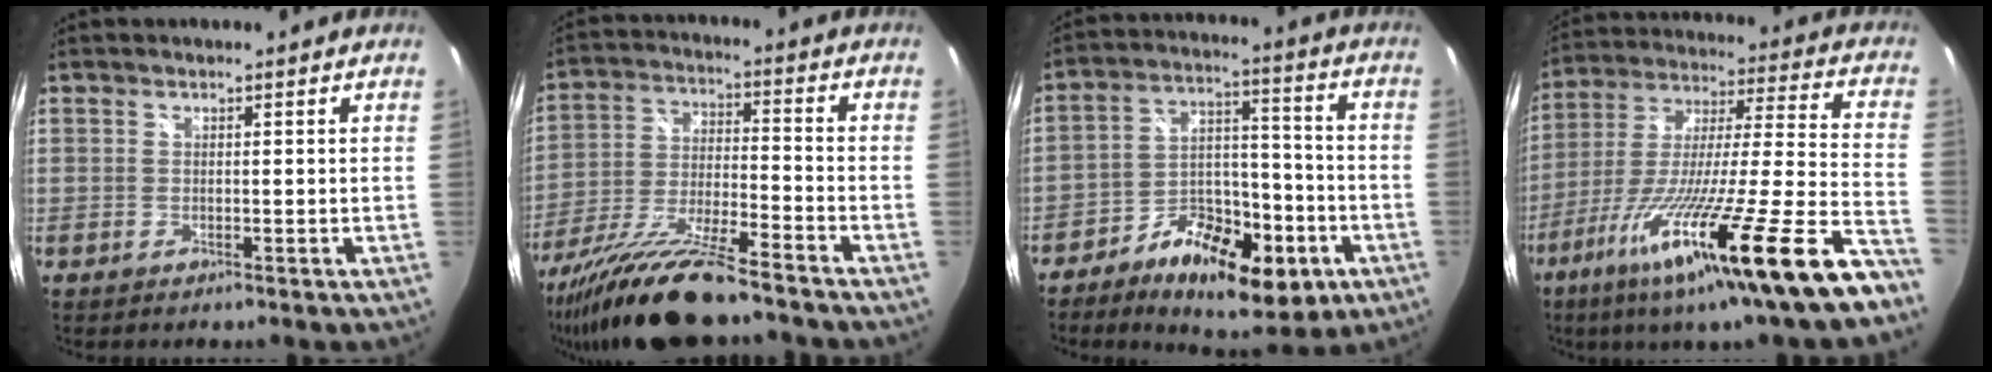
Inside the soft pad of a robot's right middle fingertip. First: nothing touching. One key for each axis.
{"total": 17.2, "fx": -13.9, "fy": 1.8, "fz": 10.0, "tx": -0.204, "ty": -0.036, "tz": -0.250}
{"total": 17.0, "fx": -8.6, "fy": 8.1, "fz": 12.2, "tx": -0.201, "ty": 0.007, "tz": -0.130}
{"total": 29.6, "fx": -19.3, "fy": -0.2, "fz": 22.4, "tx": -0.362, "ty": -0.086, "tz": -0.315}